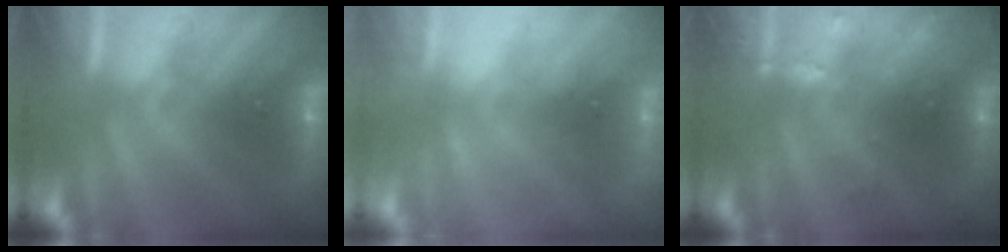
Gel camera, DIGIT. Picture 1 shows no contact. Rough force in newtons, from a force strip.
{"total": 2.2}
{"total": 2.9}